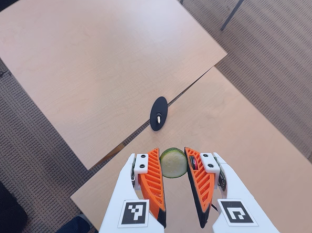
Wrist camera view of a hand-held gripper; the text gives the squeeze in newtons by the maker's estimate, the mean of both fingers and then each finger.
{"total": 11.7, "left": 12.1, "right": 11.3}